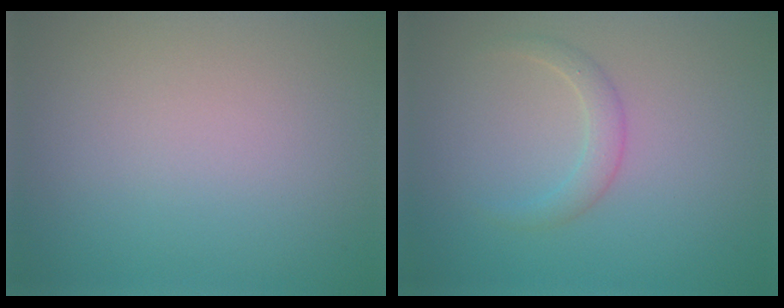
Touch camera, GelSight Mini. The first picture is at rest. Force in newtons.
{"total": 1.7, "press": 1.7, "slide": 0.1}